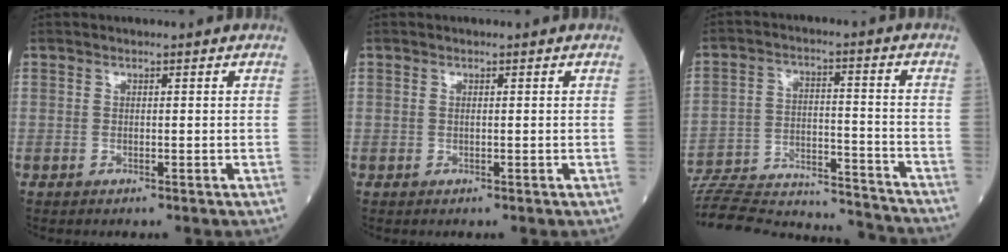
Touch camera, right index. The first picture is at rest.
{"total": 0.0}
{"total": 25.0, "force": [-23.7, 3.5, 7.2], "torque": [-0.138, -0.007, -0.345]}